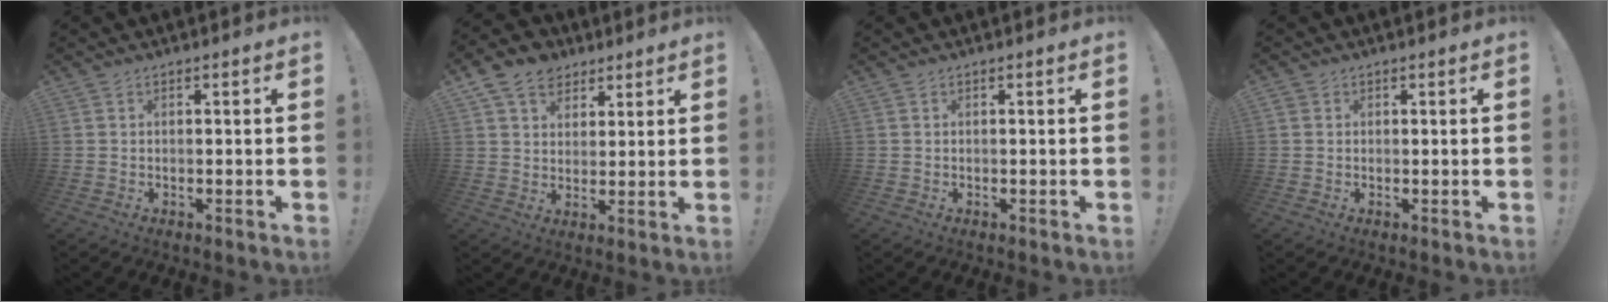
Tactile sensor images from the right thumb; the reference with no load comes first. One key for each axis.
{"total": 10.4, "fx": 5.7, "fy": 8.0, "fz": 3.3, "tx": -0.064, "ty": -0.024, "tz": 0.117}
{"total": 0.0}
{"total": 1.0, "fx": 0.6, "fy": 0.7, "fz": 0.4, "tx": -0.008, "ty": 0.002, "tz": 0.012}